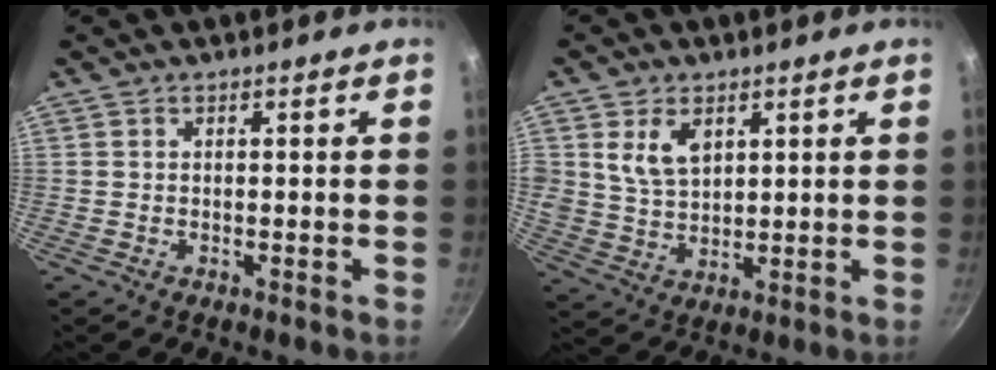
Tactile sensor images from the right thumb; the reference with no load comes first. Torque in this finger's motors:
{"motor_torque": [-0.71, 1.34, 0.15, 0.00, 0.19]}